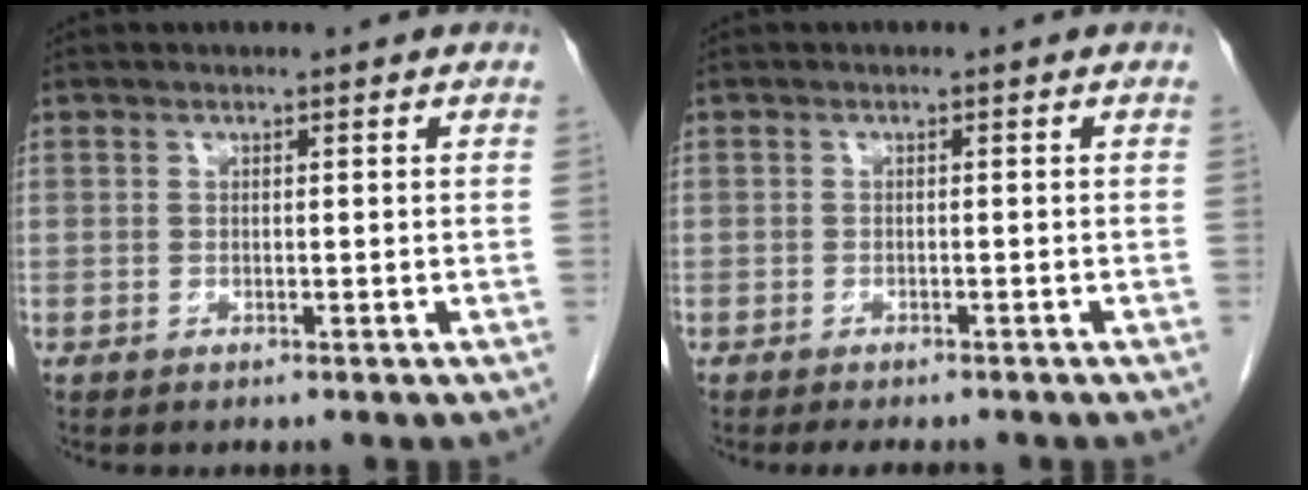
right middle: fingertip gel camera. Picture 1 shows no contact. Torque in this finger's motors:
{"motor_torque": [0.46, -0.43, -0.01, 0.00]}